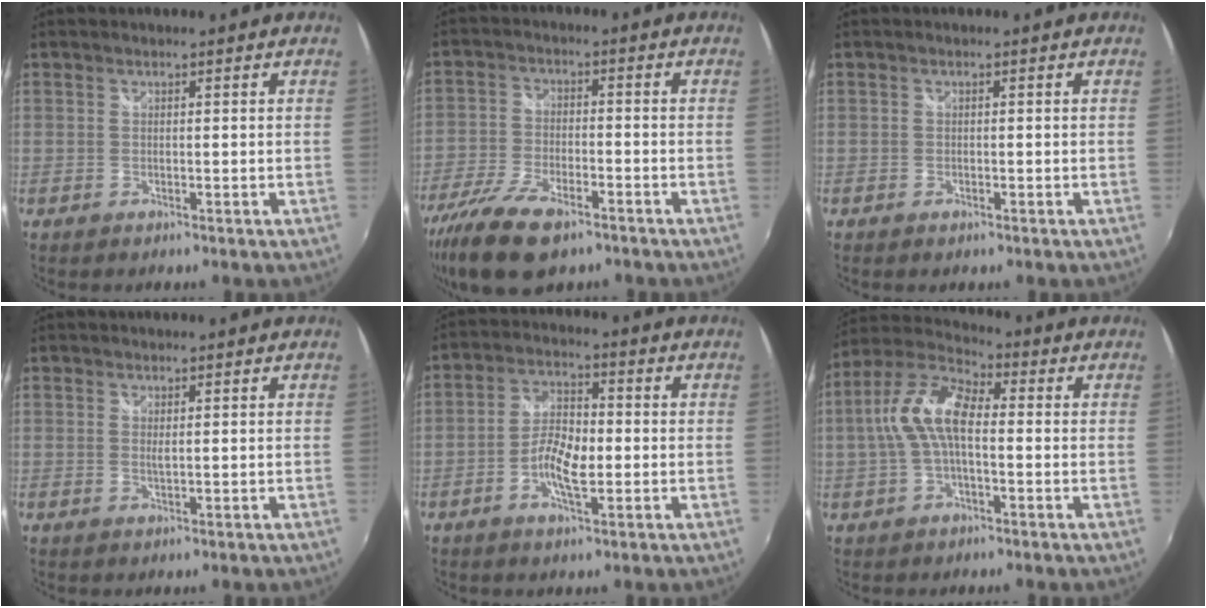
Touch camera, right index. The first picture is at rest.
{"total": 13.9, "force": [-9.5, 5.6, 8.5], "torque": [-0.203, -0.037, -0.179]}
{"total": 0.7, "force": [-0.4, 0.5, 0.3], "torque": [-0.005, -0.002, -0.008]}
{"total": 0.6, "force": [0.3, 0.1, 0.6], "torque": [-0.011, 0.000, 0.004]}
{"total": 7.0, "force": [-1.9, 2.9, 6.1], "torque": [-0.124, 0.010, -0.037]}
{"total": 10.4, "force": [-0.4, 4.7, 9.2], "torque": [-0.198, 0.023, -0.010]}